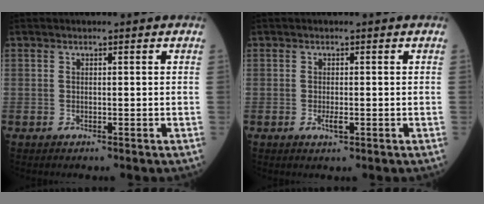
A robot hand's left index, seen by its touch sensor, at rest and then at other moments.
{"total": 1.2, "force": [-0.4, 0.3, 1.1], "torque": [-0.020, -0.006, -0.009]}